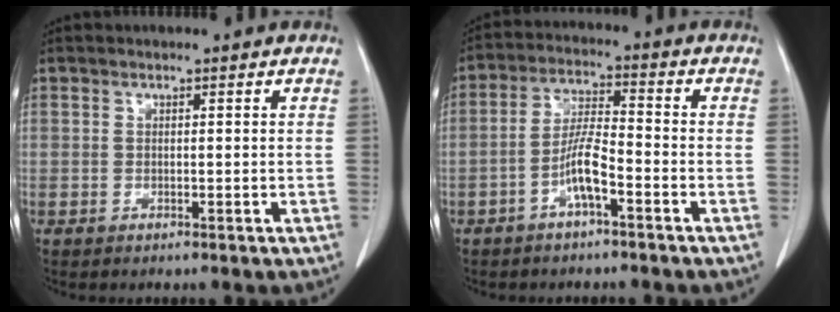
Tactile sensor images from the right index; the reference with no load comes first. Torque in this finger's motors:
{"motor_torque": [0.78, -0.52, 0.23, 0.10]}